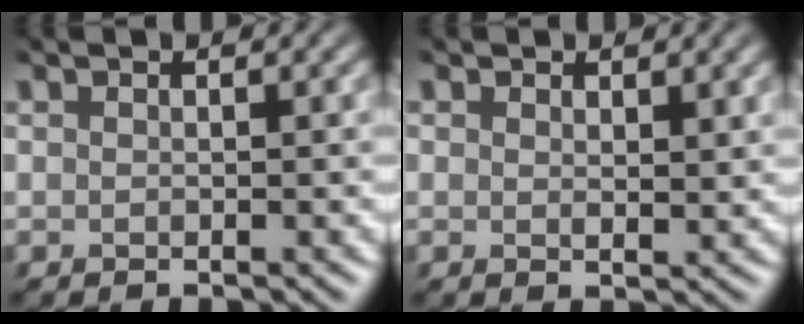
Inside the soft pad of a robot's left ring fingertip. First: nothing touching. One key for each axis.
{"total": 1.5, "fx": 1.1, "fy": 0.7, "fz": 0.7, "tx": -0.011, "ty": -0.006, "tz": 0.017}